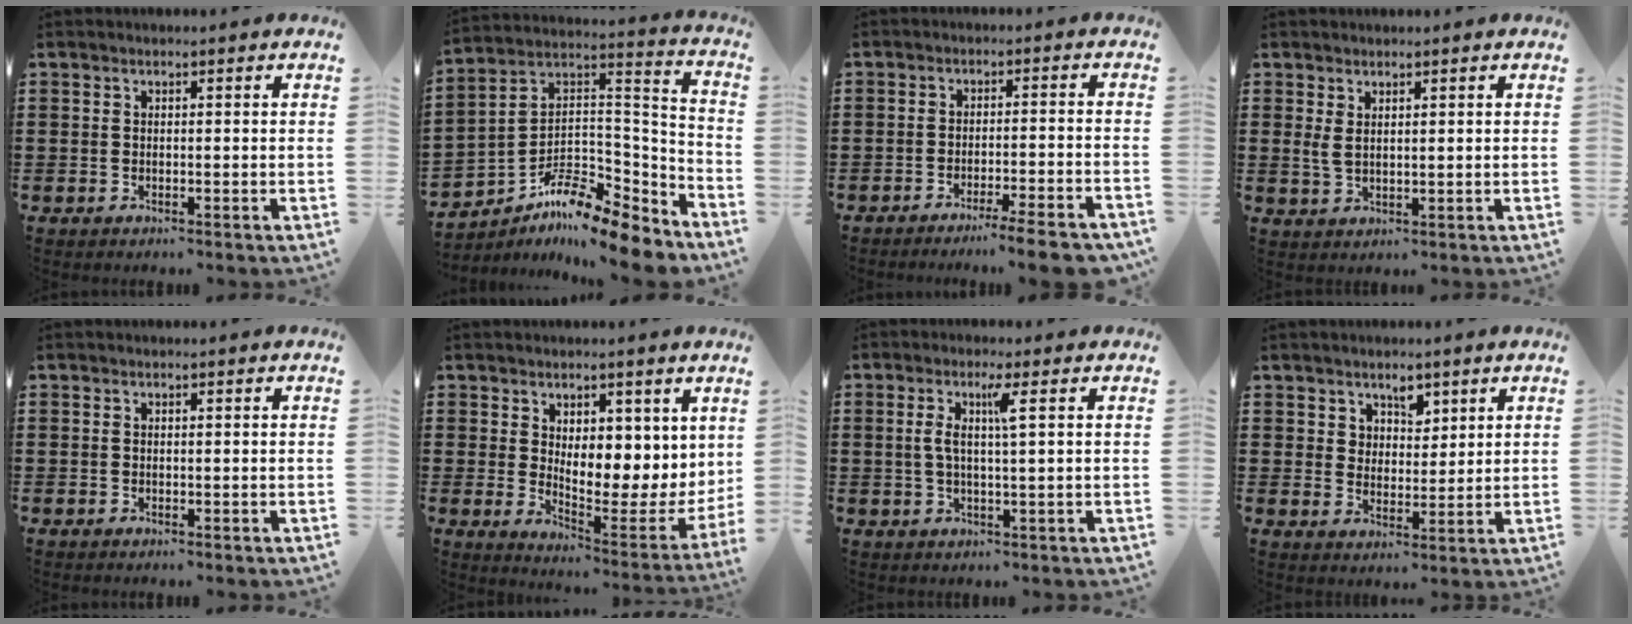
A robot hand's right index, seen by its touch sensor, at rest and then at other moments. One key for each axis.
{"total": 9.6, "fx": -8.3, "fy": 2.2, "fz": 4.3, "tx": -0.086, "ty": 0.007, "tz": -0.167}
{"total": 5.3, "fx": -4.4, "fy": -0.3, "fz": 3.0, "tx": -0.046, "ty": -0.014, "tz": -0.081}
{"total": 2.2, "fx": 1.3, "fy": 0.8, "fz": 1.6, "tx": -0.035, "ty": 0.004, "tz": 0.023}
{"total": 0.0}
{"total": 4.8, "fx": 2.6, "fy": 2.9, "fz": 2.7, "tx": -0.050, "ty": -0.036, "tz": 0.045}
{"total": 4.0, "fx": 1.0, "fy": 0.0, "fz": 3.9, "tx": -0.077, "ty": 0.000, "tz": 0.011}
{"total": 4.0, "fx": 2.8, "fy": 2.8, "fz": 0.4, "tx": -0.016, "ty": 0.005, "tz": 0.049}